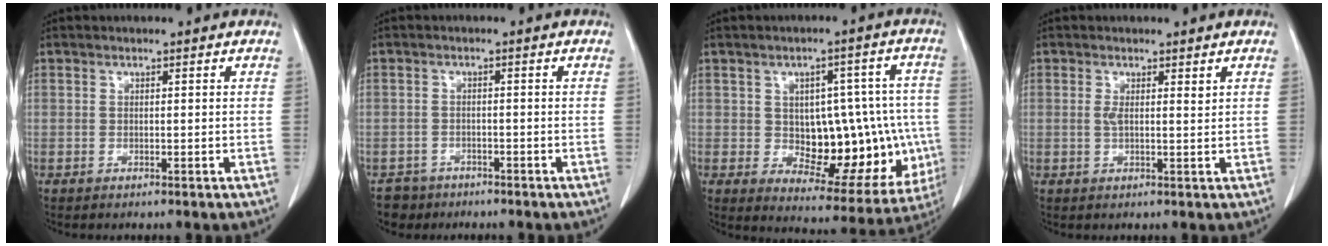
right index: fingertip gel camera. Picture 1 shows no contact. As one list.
[{"total": 3.2, "force": [-2.3, 2.2, -0.6], "torque": [0.006, 0.008, -0.036]}, {"total": 17.1, "force": [-1.6, 8.4, 14.8], "torque": [-0.166, 0.031, 0.007]}, {"total": 1.9, "force": [0.8, 0.4, 1.7], "torque": [-0.035, 0.001, 0.015]}]